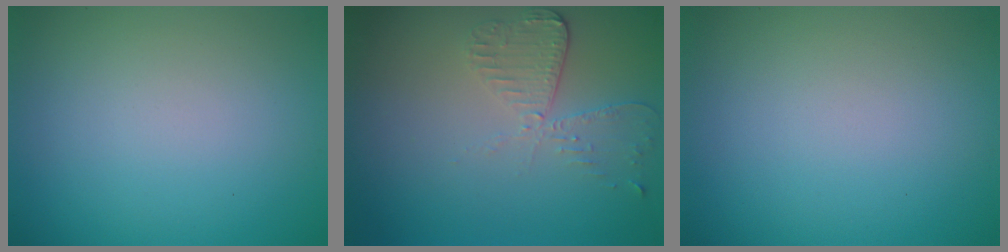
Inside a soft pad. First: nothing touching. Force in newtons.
{"total": 2.9, "press": 2.6, "slide": 1.4}
{"total": 0.0}